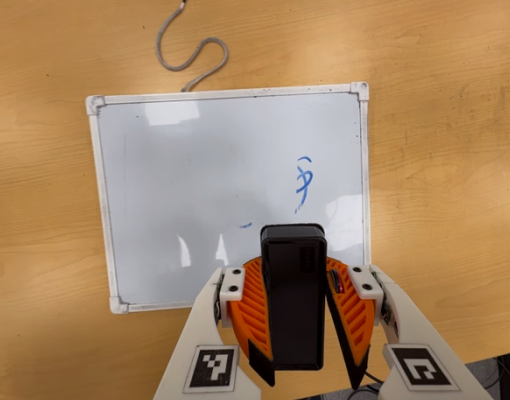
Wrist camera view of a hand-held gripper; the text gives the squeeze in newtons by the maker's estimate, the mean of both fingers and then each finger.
{"total": 10.9, "left": 10.1, "right": 11.7}